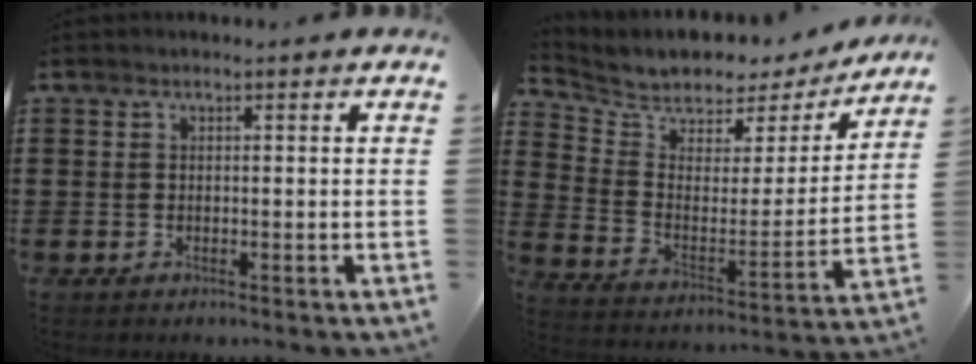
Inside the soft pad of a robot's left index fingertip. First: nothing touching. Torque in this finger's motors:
{"motor_torque": [1.50, -0.64, 0.13, 0.05]}